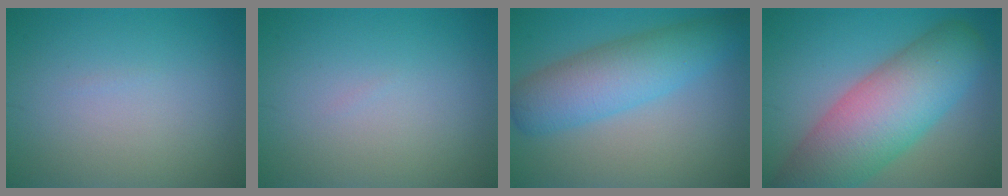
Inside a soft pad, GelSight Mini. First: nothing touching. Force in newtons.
{"total": 0.0}
{"total": 6.5, "press": 6.5, "slide": 0.2}
{"total": 10.8, "press": 10.8, "slide": 0.5}